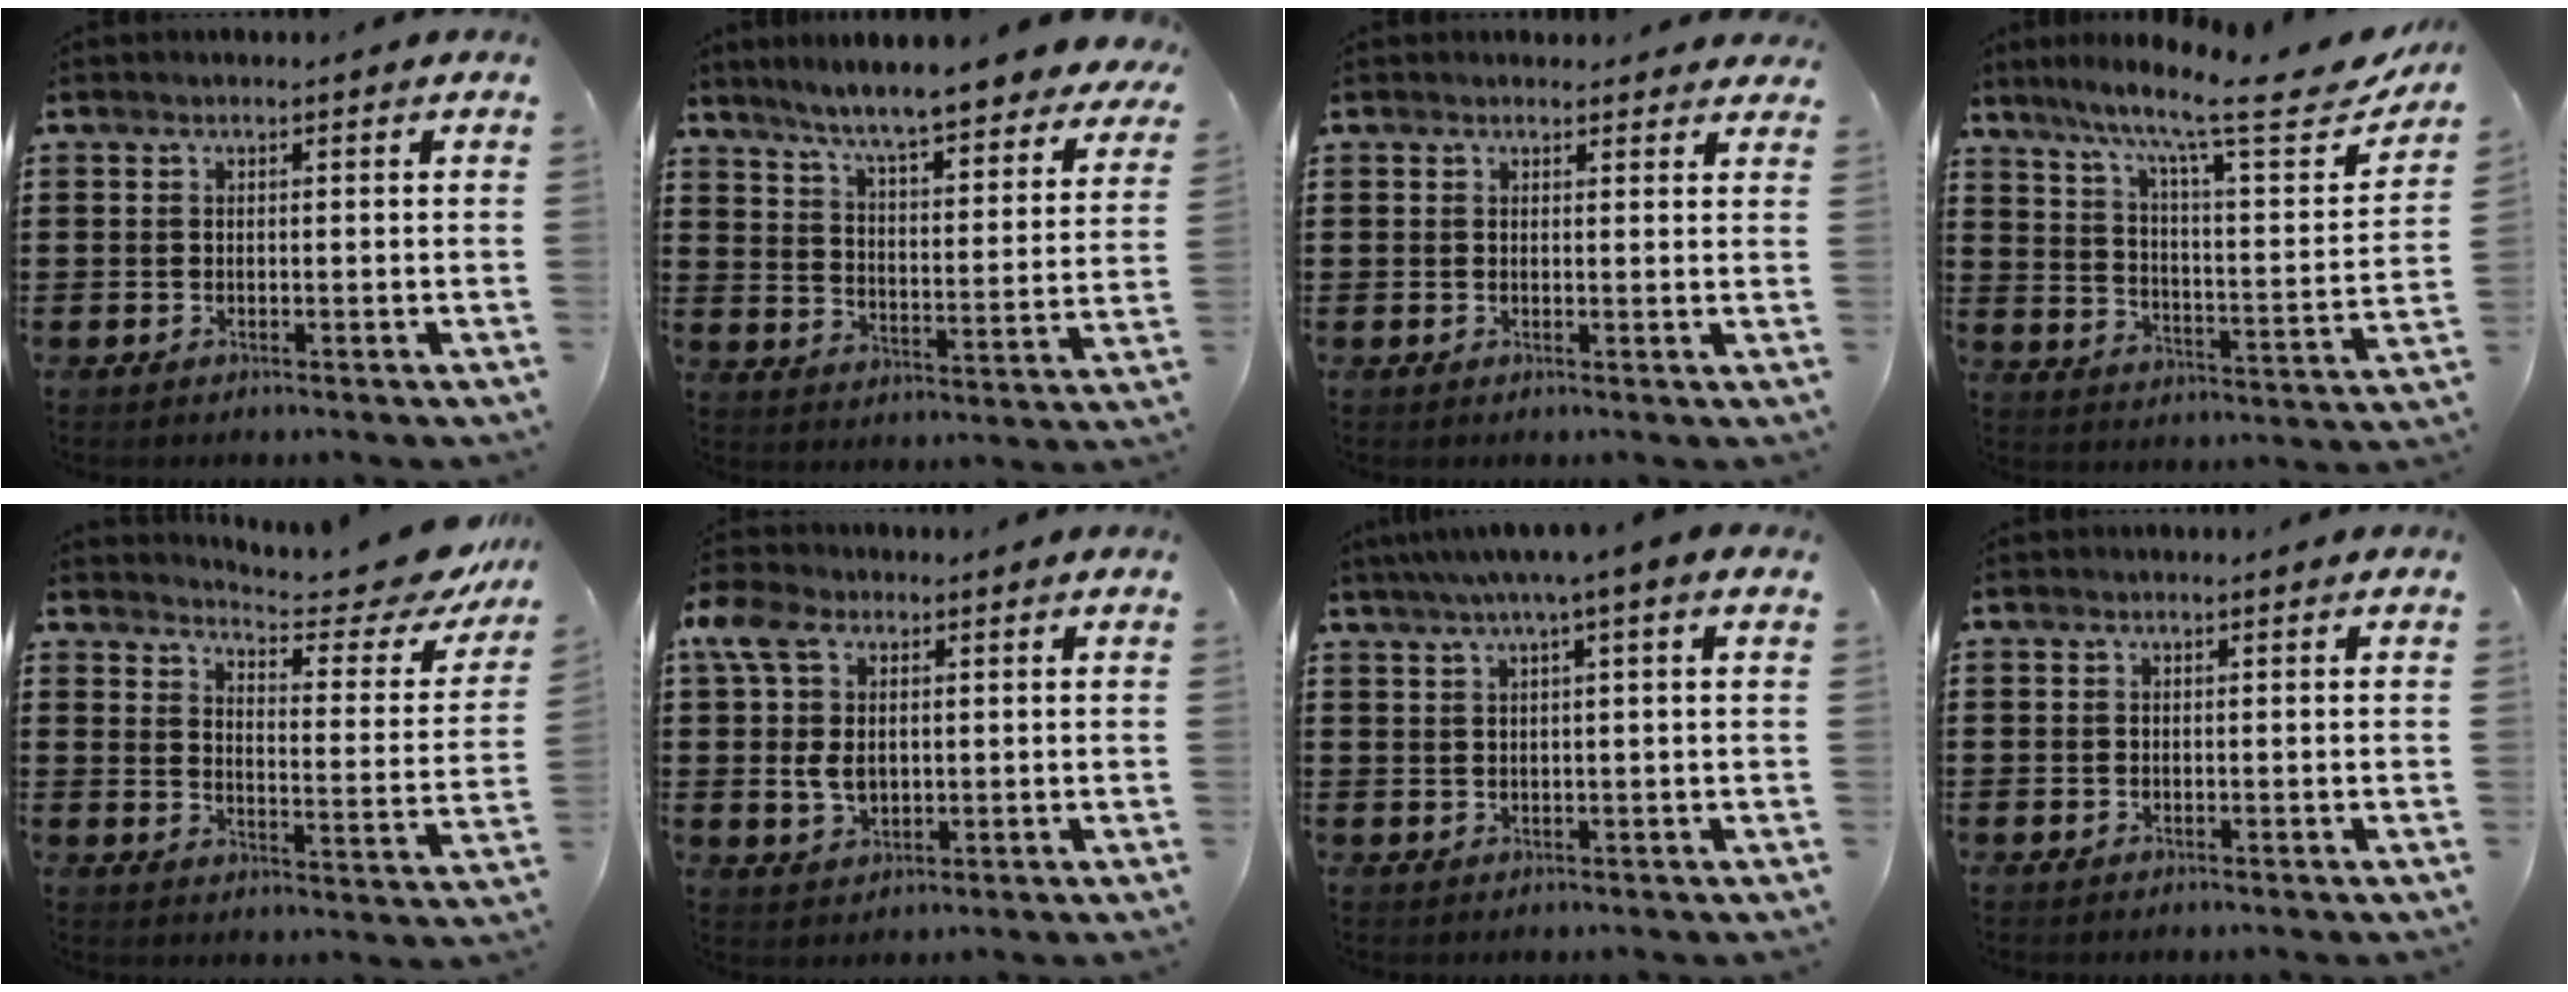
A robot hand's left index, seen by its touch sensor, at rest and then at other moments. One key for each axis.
{"total": 6.9, "fx": 6.3, "fy": -0.7, "fz": 2.7, "tx": -0.080, "ty": -0.049, "tz": 0.103}
{"total": 1.5, "fx": 1.4, "fy": 0.5, "fz": 0.2, "tx": -0.007, "ty": 0.004, "tz": 0.028}
{"total": 10.9, "fx": 8.6, "fy": 1.0, "fz": 6.7, "tx": -0.137, "ty": -0.058, "tz": 0.133}
{"total": 6.0, "fx": 5.5, "fy": 0.2, "fz": 2.4, "tx": -0.049, "ty": -0.050, "tz": 0.088}
{"total": 7.3, "fx": 1.5, "fy": 5.1, "fz": 5.0, "tx": -0.131, "ty": 0.012, "tz": 0.022}
{"total": 3.3, "fx": 1.6, "fy": -0.4, "fz": 2.8, "tx": -0.057, "ty": 0.001, "tz": 0.026}
{"total": 0.0}